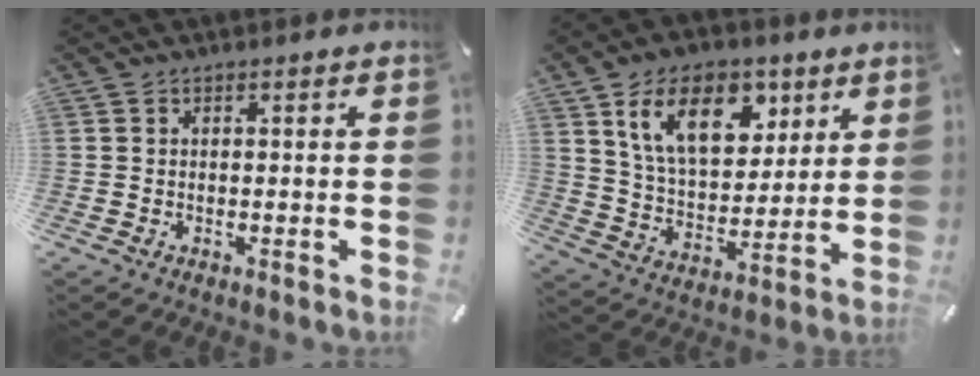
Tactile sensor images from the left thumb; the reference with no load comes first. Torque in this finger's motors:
{"motor_torque": [0.66, 0.73, 1.45, -1.32, 0.17]}